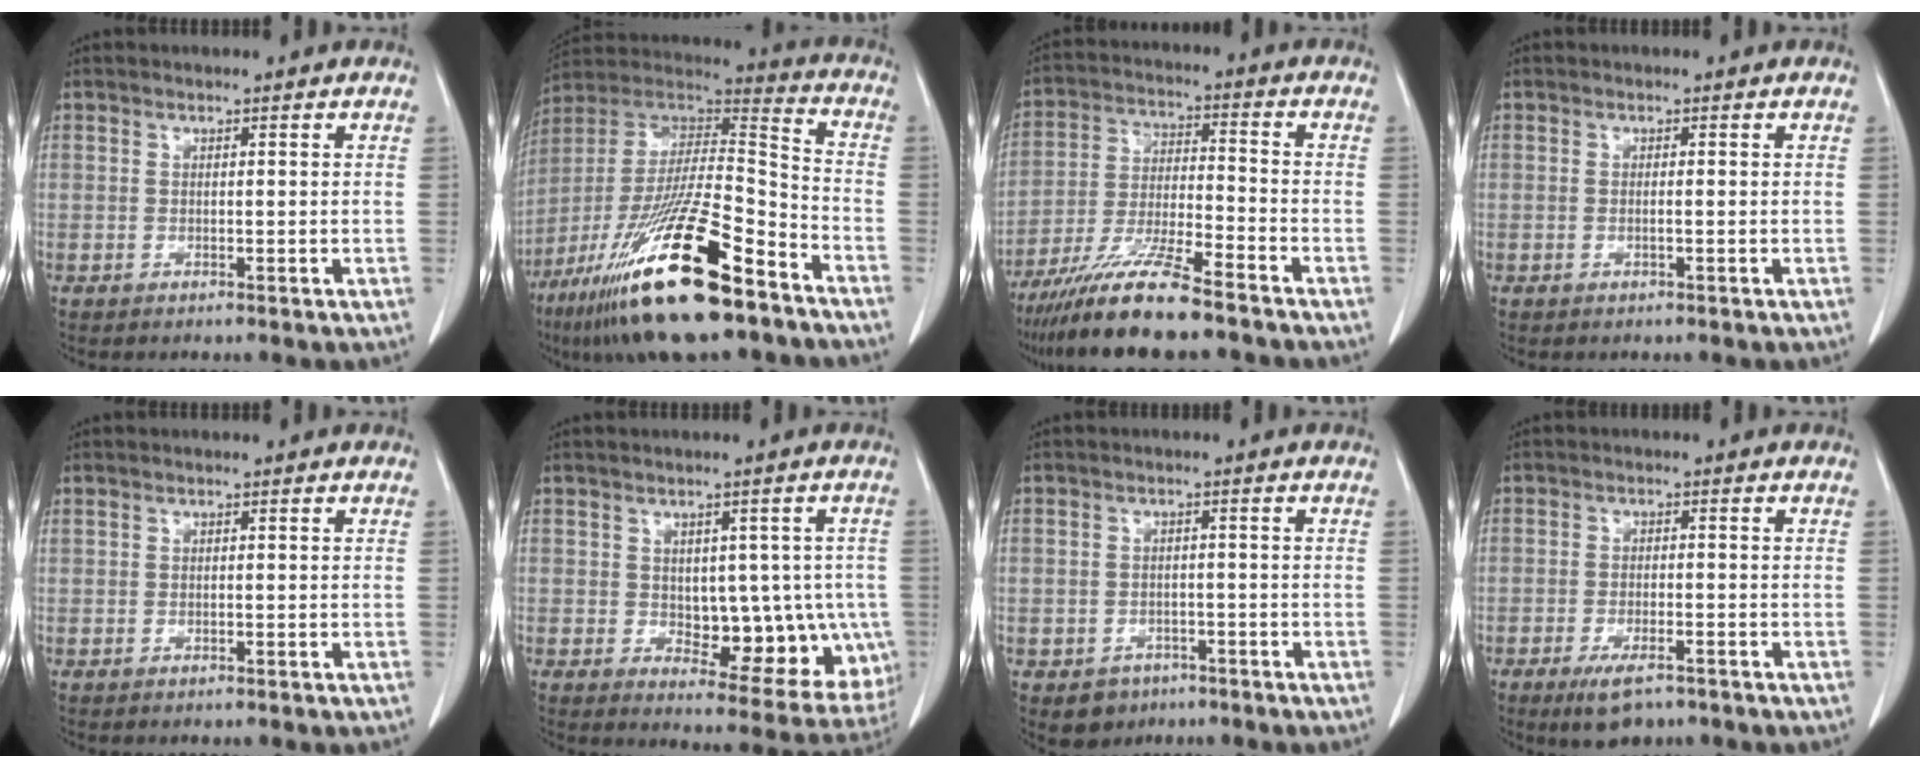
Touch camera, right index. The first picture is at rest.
{"total": 26.0, "force": [-15.8, 4.0, 20.2], "torque": [-0.375, -0.038, -0.282]}
{"total": 12.7, "force": [-9.9, 0.5, 7.9], "torque": [-0.150, -0.024, -0.178]}
{"total": 0.5, "force": [-0.1, 0.0, 0.5], "torque": [-0.009, 0.001, -0.003]}
{"total": 0.0}
{"total": 12.1, "force": [-1.4, 6.8, 9.9], "torque": [-0.103, 0.010, 0.000]}
{"total": 3.9, "force": [-2.1, 3.2, 0.7], "torque": [-0.006, 0.009, -0.022]}
{"total": 5.3, "force": [-3.5, 1.6, 3.6], "torque": [-0.064, -0.008, -0.051]}